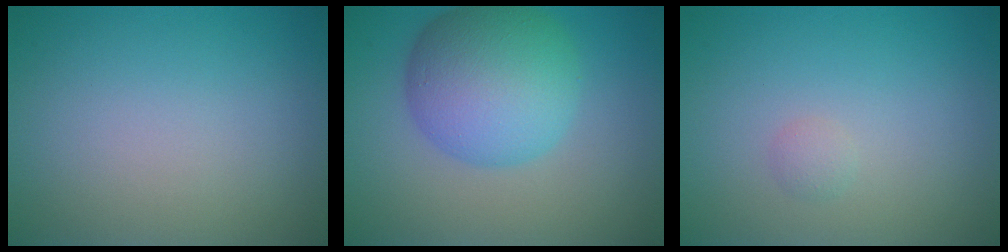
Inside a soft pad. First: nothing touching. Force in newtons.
{"total": 8.6, "press": 8.6, "slide": 0.1}
{"total": 0.7, "press": 0.7, "slide": 0.0}